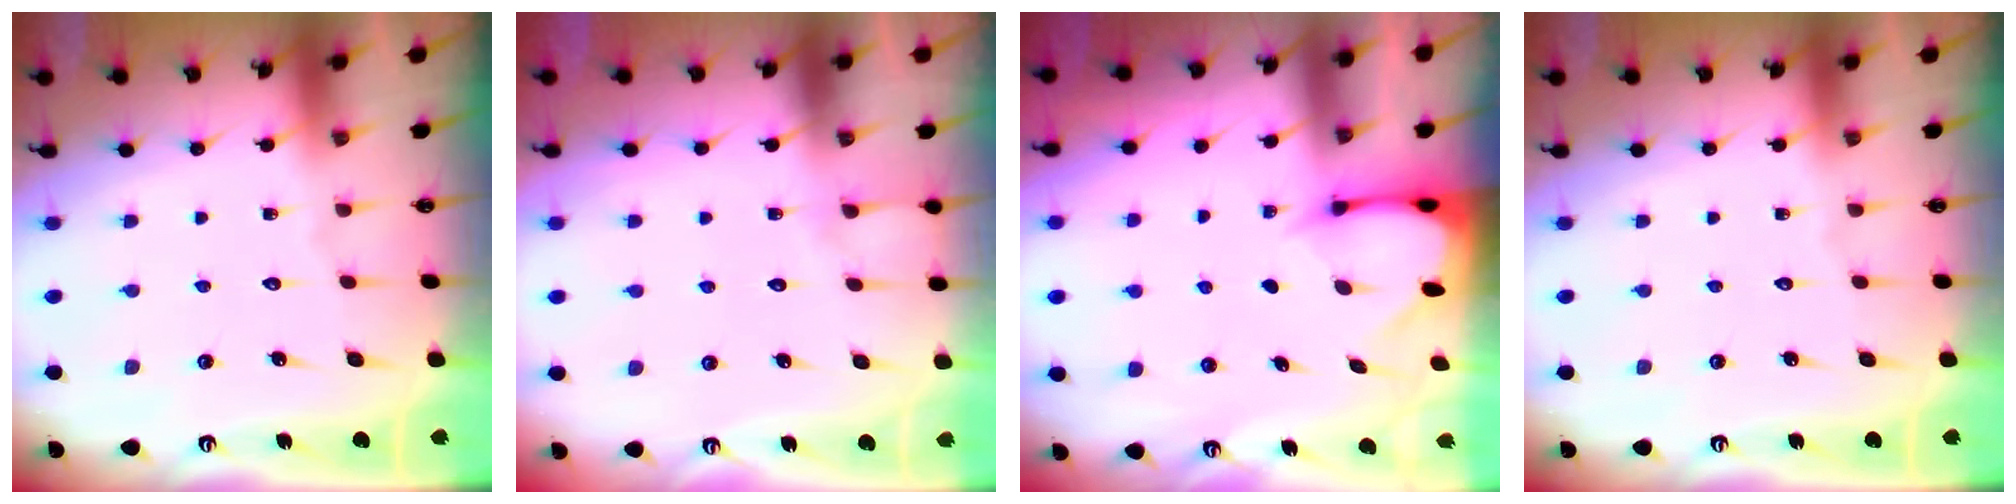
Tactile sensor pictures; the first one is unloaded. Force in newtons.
{"total": 4.8, "press": 4.7, "slide": 0.5}
{"total": 2.5, "press": 2.5, "slide": 0.3}
{"total": 0.0}